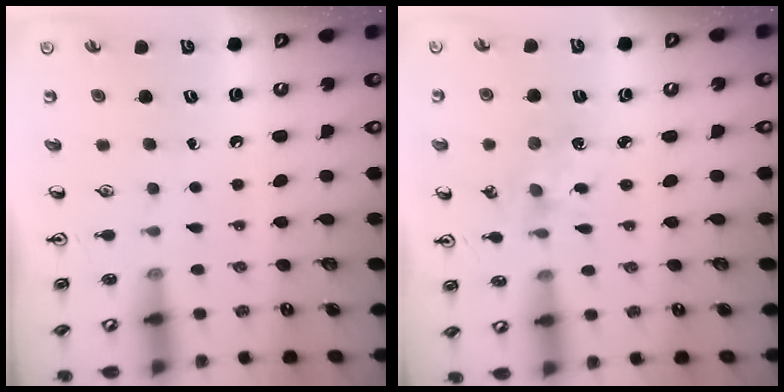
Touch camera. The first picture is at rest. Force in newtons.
{"total": 2.9, "press": 2.8, "slide": 0.3}